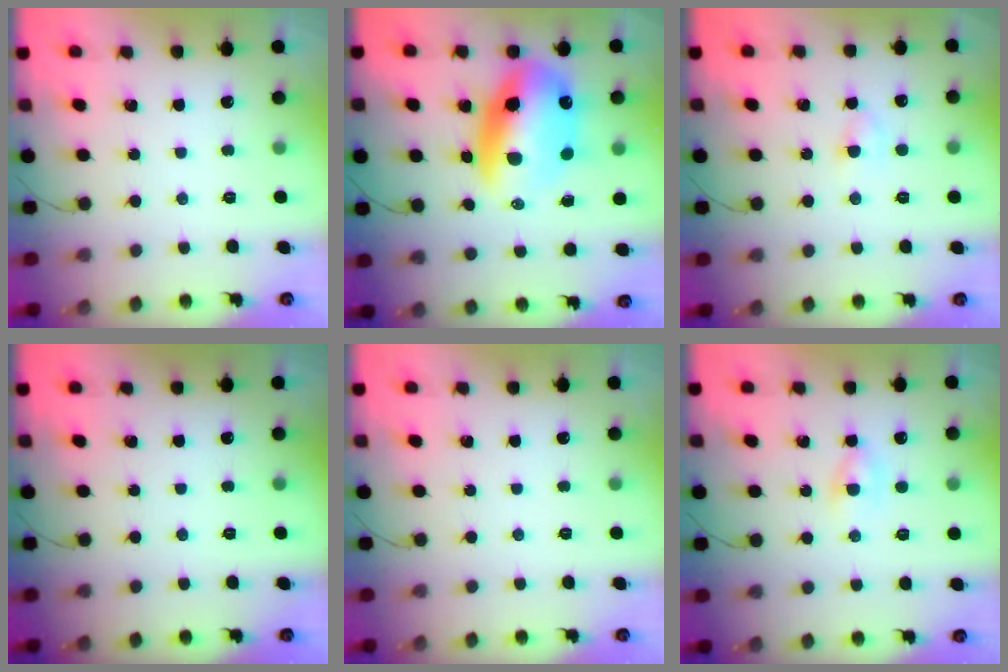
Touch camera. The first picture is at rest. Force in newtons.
{"total": 17.0, "press": 16.4, "slide": 4.3}
{"total": 2.7, "press": 2.4, "slide": 1.2}
{"total": 0.0}
{"total": 0.0}
{"total": 3.7, "press": 3.5, "slide": 1.3}